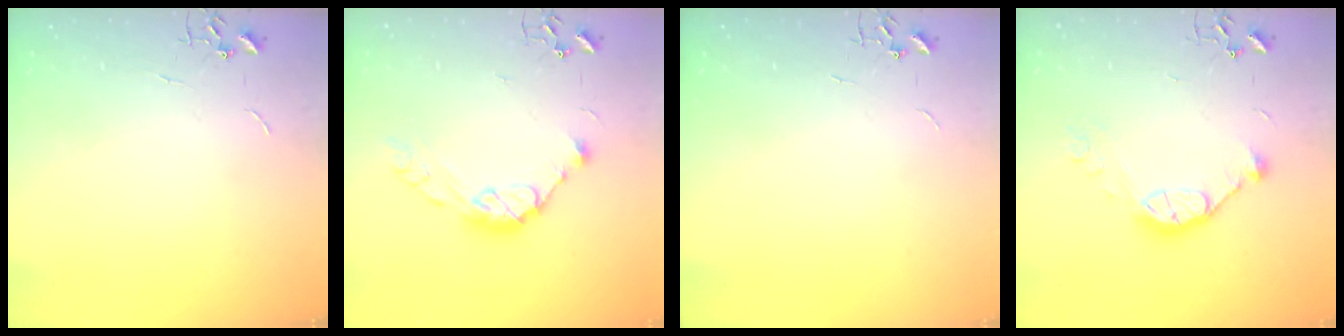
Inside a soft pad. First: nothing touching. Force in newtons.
{"total": 11.6, "press": 11.5, "slide": 1.0}
{"total": 0.0}
{"total": 11.1, "press": 11.0, "slide": 0.6}